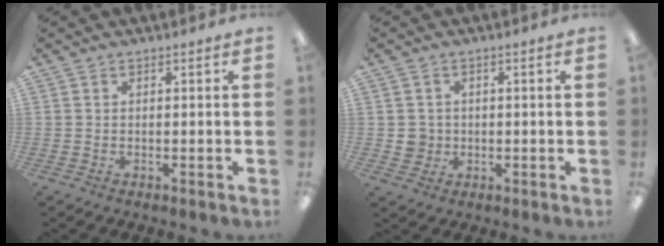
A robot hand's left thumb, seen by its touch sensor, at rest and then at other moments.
{"total": 3.2, "force": [0.2, 3.2, 0.4], "torque": [-0.004, 0.002, 0.001]}